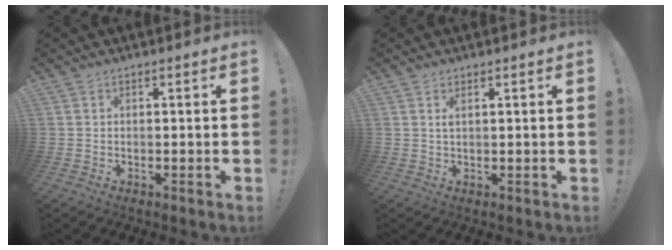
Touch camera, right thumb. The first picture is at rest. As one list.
[{"total": 1.2, "force": [0.7, 0.1, 1.0], "torque": [-0.018, 0.000, 0.012]}]